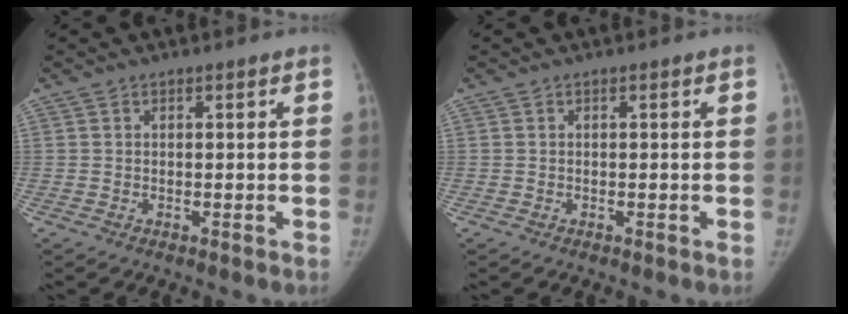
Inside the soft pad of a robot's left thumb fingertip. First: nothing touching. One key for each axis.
{"total": 0.0}